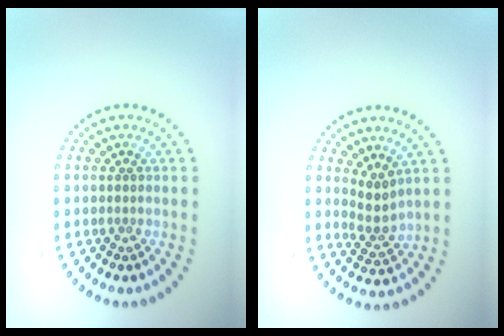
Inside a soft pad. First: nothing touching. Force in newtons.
{"total": 2.2, "press": 1.5, "slide": 1.6}